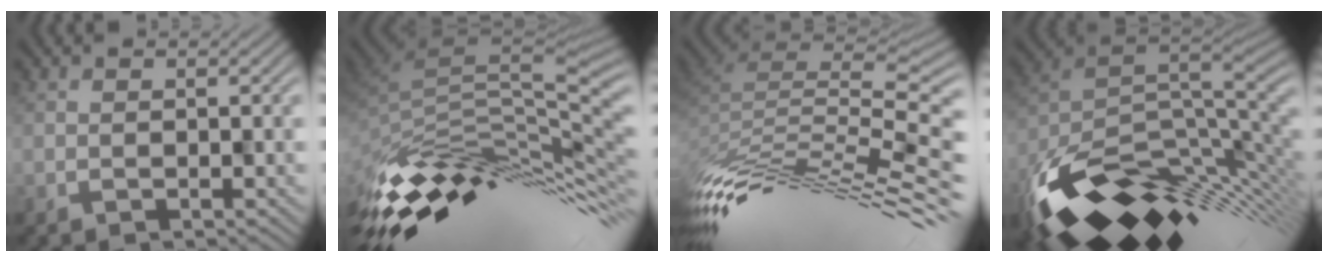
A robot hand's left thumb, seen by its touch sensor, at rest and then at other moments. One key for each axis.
{"total": 13.9, "fx": -4.6, "fy": 3.8, "fz": 12.5, "tx": -0.225, "ty": 0.012, "tz": -0.087}
{"total": 13.7, "fx": -4.2, "fy": 4.2, "fz": 12.3, "tx": -0.244, "ty": 0.012, "tz": -0.074}
{"total": 14.7, "fx": -6.1, "fy": 6.5, "fz": 11.7, "tx": -0.232, "ty": -0.019, "tz": -0.108}